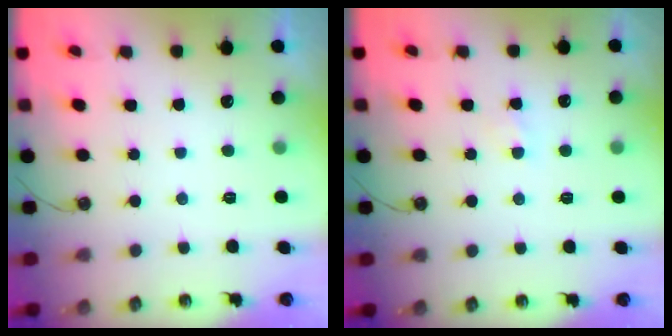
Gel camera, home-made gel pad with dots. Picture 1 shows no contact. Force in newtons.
{"total": 3.1, "press": 3.1, "slide": 0.5}